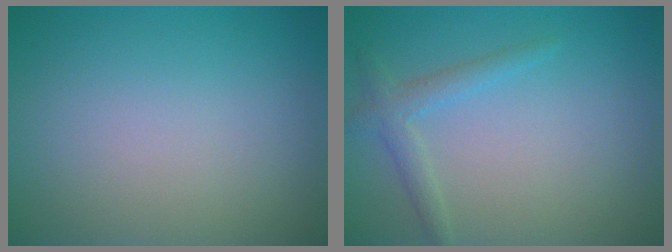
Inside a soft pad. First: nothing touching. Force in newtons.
{"total": 2.0, "press": 2.0, "slide": 0.1}